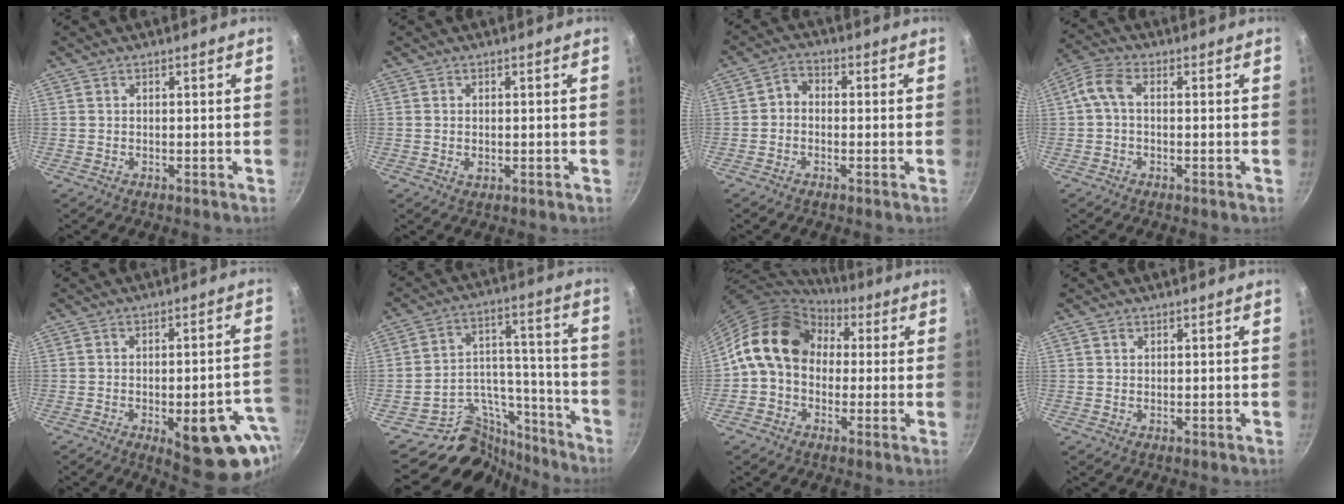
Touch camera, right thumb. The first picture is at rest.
{"total": 1.3, "force": [0.0, 0.8, 1.0], "torque": [-0.016, -0.001, 0.000]}
{"total": 3.1, "force": [-0.6, 2.5, 1.8], "torque": [-0.027, 0.016, -0.023]}
{"total": 4.9, "force": [0.0, 2.7, 4.0], "torque": [-0.099, 0.021, -0.010]}
{"total": 17.6, "force": [-6.5, 7.2, 14.6], "torque": [-0.126, 0.016, -0.075]}
{"total": 16.1, "force": [-12.3, 9.6, 4.1], "torque": [-0.001, 0.124, -0.194]}
{"total": 14.5, "force": [2.6, 11.4, 8.5], "torque": [-0.115, 0.031, 0.027]}
{"total": 0.9, "force": [0.5, 0.7, 0.3], "torque": [-0.004, 0.001, 0.008]}